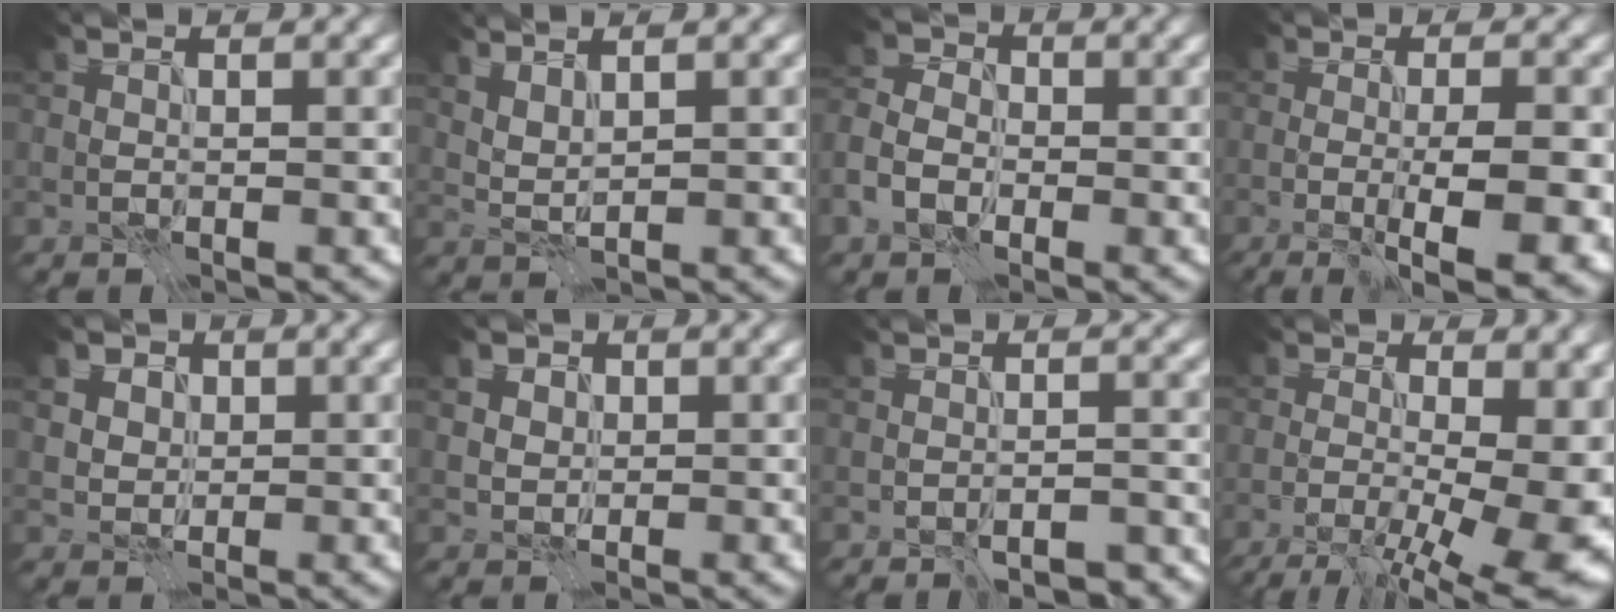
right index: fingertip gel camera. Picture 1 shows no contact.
{"total": 2.2, "force": [1.5, 0.6, 1.5], "torque": [-0.029, 0.004, 0.029]}
{"total": 4.4, "force": [-1.5, 3.6, 2.2], "torque": [-0.035, 0.006, -0.030]}
{"total": 7.3, "force": [-2.3, 1.7, 6.8], "torque": [-0.083, -0.011, -0.028]}
{"total": 3.8, "force": [1.8, 2.8, 1.6], "torque": [-0.042, 0.006, 0.038]}
{"total": 2.0, "force": [0.7, 1.7, 0.8], "torque": [-0.014, 0.003, 0.011]}
{"total": 2.7, "force": [-2.1, 0.6, 1.5], "torque": [-0.007, 0.002, -0.029]}
{"total": 13.5, "force": [-1.6, 5.5, 12.2], "torque": [-0.127, -0.005, -0.012]}